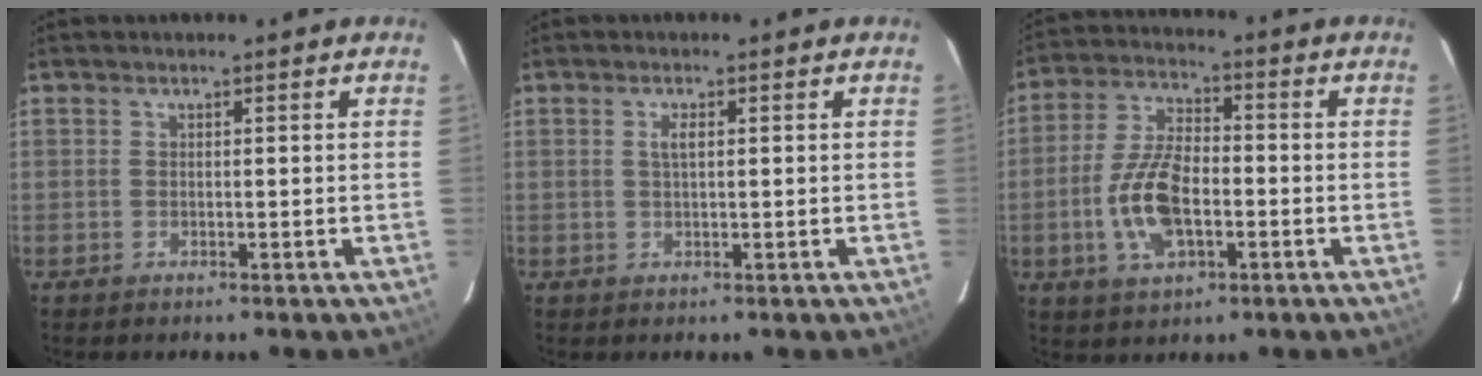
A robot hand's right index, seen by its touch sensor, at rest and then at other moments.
{"total": 1.6, "force": [0.4, 0.5, 1.4], "torque": [-0.027, 0.002, 0.005]}
{"total": 12.0, "force": [-3.1, 6.0, 9.9], "torque": [-0.207, 0.004, -0.056]}